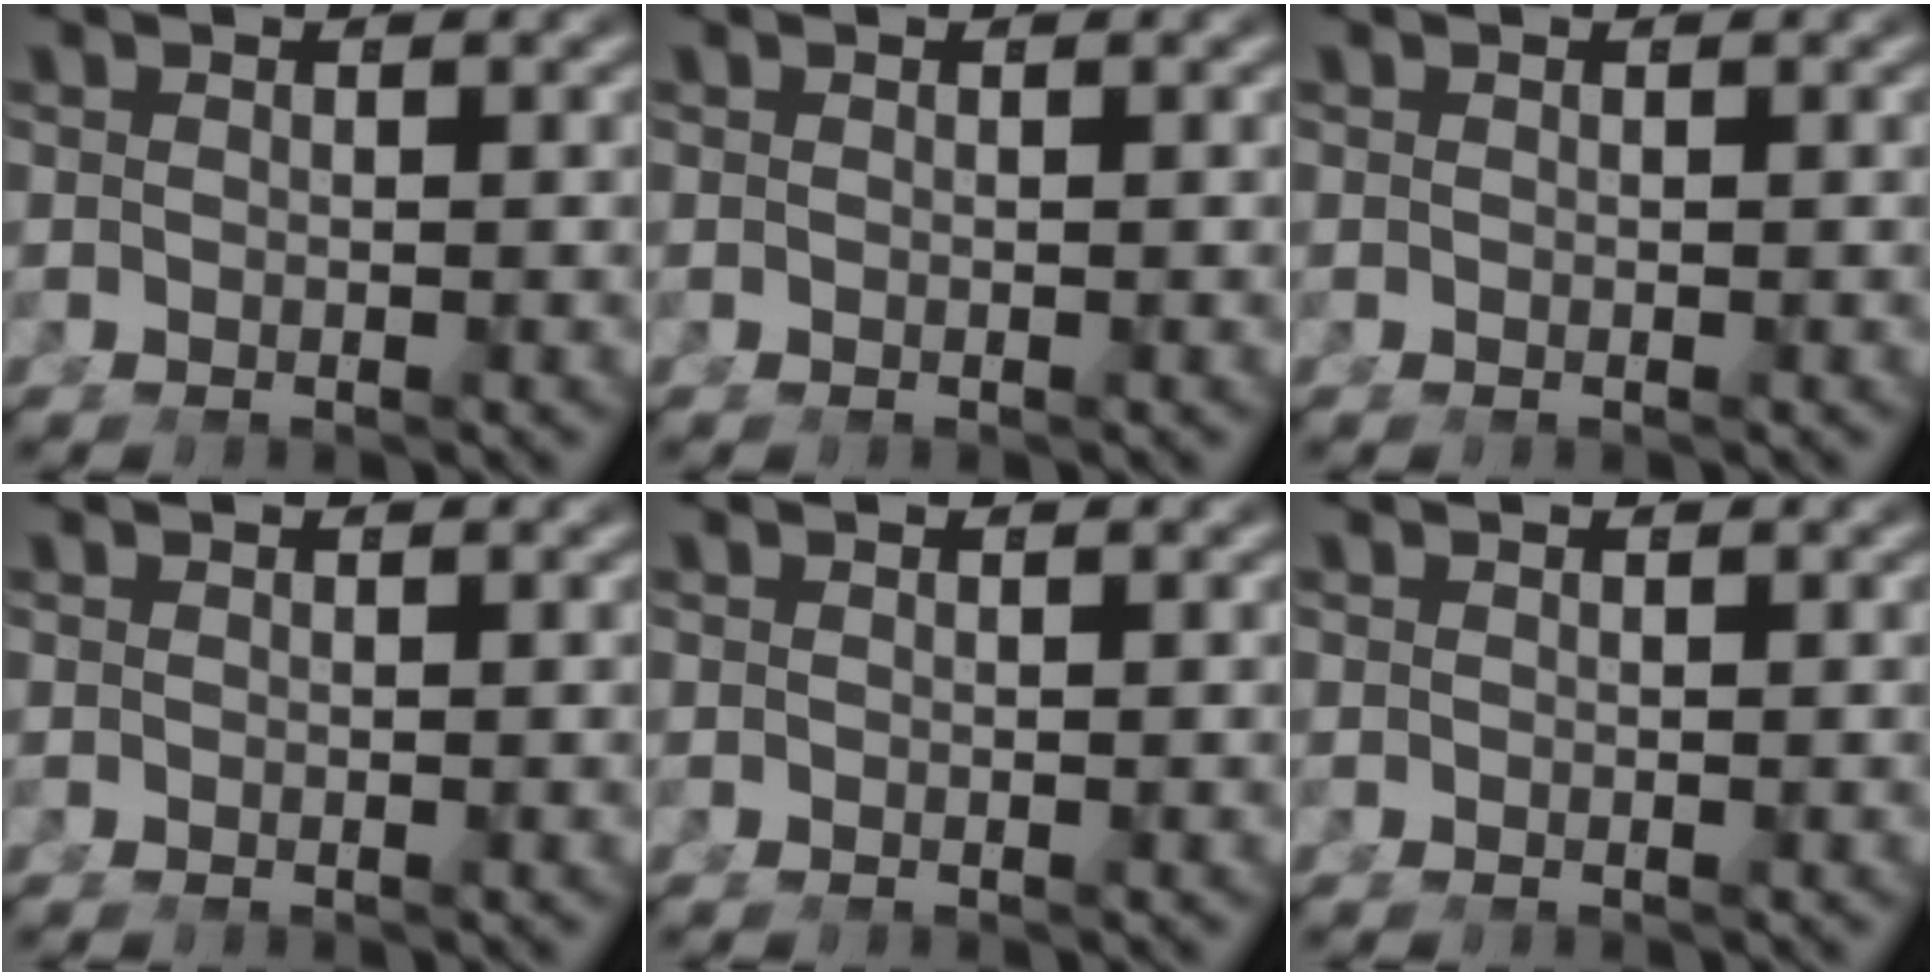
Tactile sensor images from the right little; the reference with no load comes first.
{"total": 0.0}
{"total": 0.0}
{"total": 0.0}
{"total": 0.0}
{"total": 0.0}